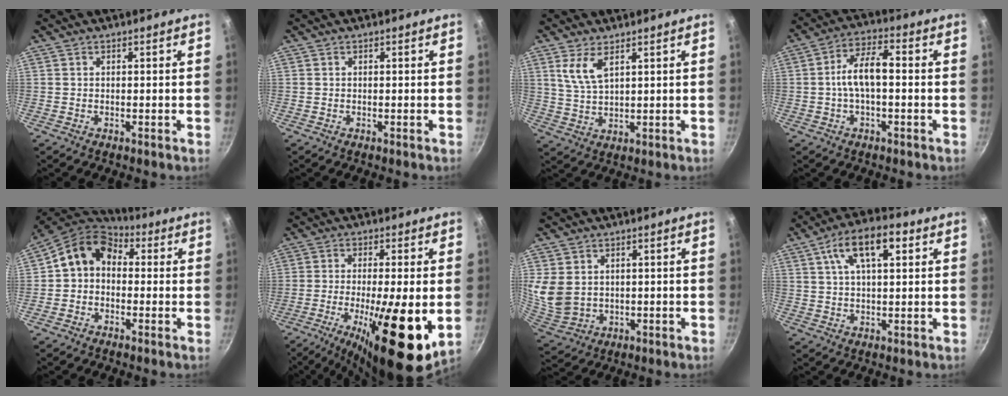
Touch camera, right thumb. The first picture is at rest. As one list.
[{"total": 0.0}, {"total": 5.9, "force": [3.1, 2.4, 4.4], "torque": [-0.086, -0.022, 0.067]}, {"total": 8.1, "force": [-0.4, 3.6, 7.3], "torque": [-0.125, 0.032, -0.016]}, {"total": 10.4, "force": [0.7, 8.3, 6.2], "torque": [-0.083, 0.035, -0.013]}, {"total": 18.5, "force": [-4.8, 4.5, 17.3], "torque": [-0.279, -0.006, -0.072]}, {"total": 8.6, "force": [1.6, 6.9, 4.9], "torque": [-0.082, -0.021, 0.050]}, {"total": 11.5, "force": [4.3, 5.1, 9.4], "torque": [-0.151, 0.012, 0.066]}]